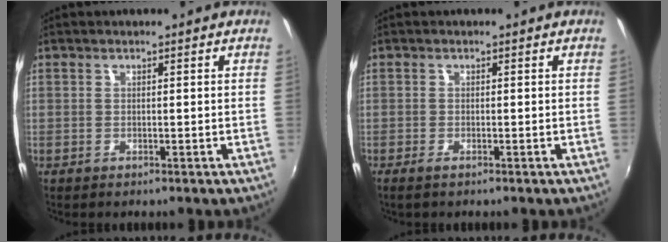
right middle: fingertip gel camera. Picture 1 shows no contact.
{"total": 1.5, "force": [-1.1, 0.2, 1.0], "torque": [-0.020, -0.006, -0.021]}